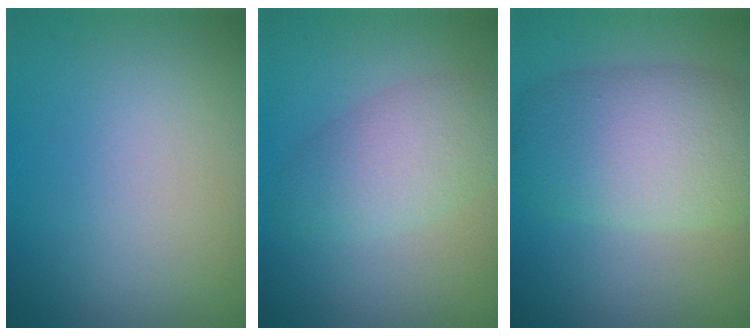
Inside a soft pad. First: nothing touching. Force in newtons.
{"total": 4.0, "press": 4.0, "slide": 0.2}
{"total": 8.0, "press": 8.0, "slide": 0.2}